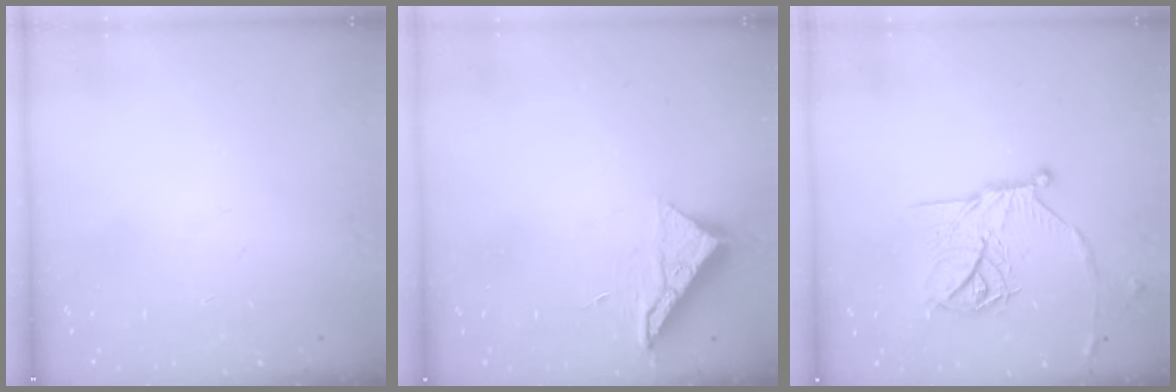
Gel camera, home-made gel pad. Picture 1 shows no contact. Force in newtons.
{"total": 7.1, "press": 7.1, "slide": 0.4}
{"total": 17.0, "press": 17.0, "slide": 1.0}